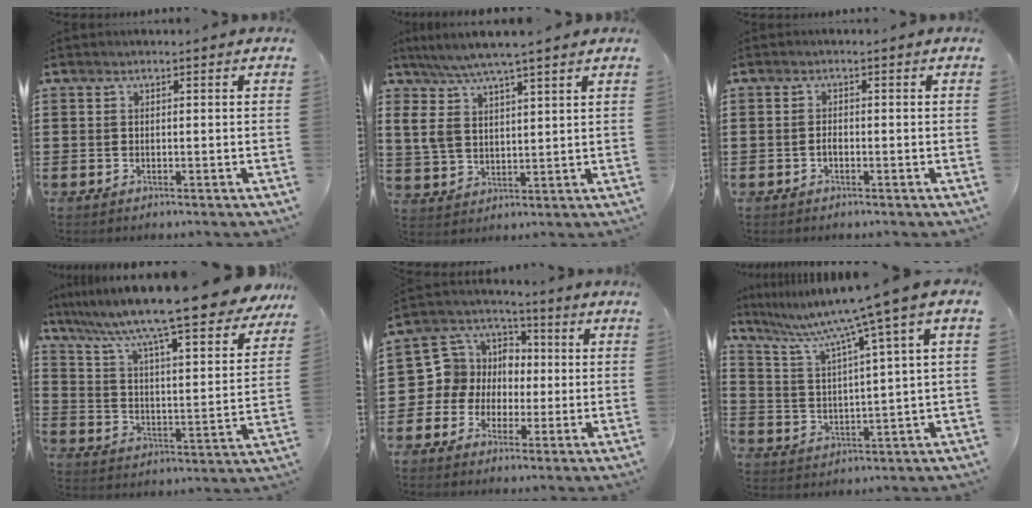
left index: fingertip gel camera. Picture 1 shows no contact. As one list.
[{"total": 6.7, "force": [4.6, 2.1, 4.5], "torque": [-0.102, -0.005, 0.082]}, {"total": 1.1, "force": [-0.4, 0.4, 1.0], "torque": [-0.029, -0.005, -0.010]}, {"total": 10.2, "force": [8.9, -0.4, 5.1], "torque": [-0.135, -0.066, 0.144]}, {"total": 7.5, "force": [-0.8, 7.4, 1.1], "torque": [-0.066, 0.007, -0.018]}, {"total": 8.7, "force": [6.1, -1.1, 6.1], "torque": [-0.141, -0.039, 0.093]}]